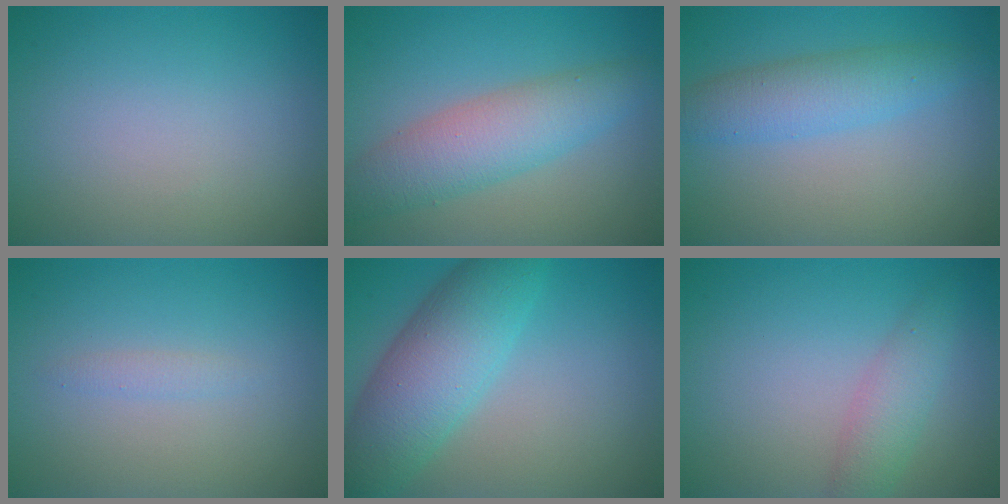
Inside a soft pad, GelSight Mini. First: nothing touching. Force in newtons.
{"total": 5.3, "press": 5.3, "slide": 0.1}
{"total": 3.8, "press": 3.8, "slide": 0.1}
{"total": 0.8, "press": 0.8, "slide": 0.0}
{"total": 7.5, "press": 7.5, "slide": 0.2}
{"total": 2.6, "press": 2.6, "slide": 0.0}